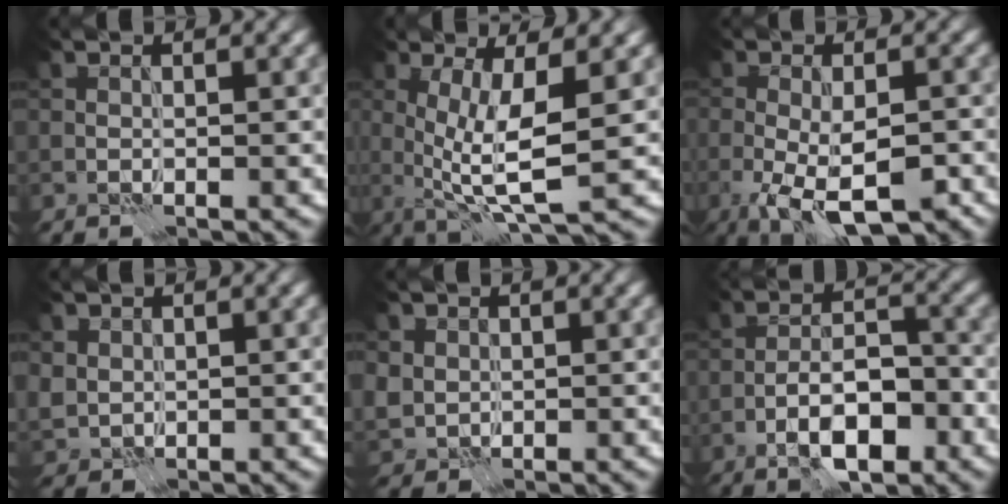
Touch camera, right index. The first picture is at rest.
{"total": 6.4, "force": [0.1, 1.5, 6.2], "torque": [-0.116, -0.007, 0.005]}
{"total": 7.5, "force": [-3.5, 2.6, 6.2], "torque": [-0.111, -0.017, -0.051]}
{"total": 1.9, "force": [0.7, 1.7, 0.4], "torque": [-0.014, -0.003, 0.017]}
{"total": 2.6, "force": [0.8, 2.4, 0.6], "torque": [-0.026, -0.001, 0.031]}
{"total": 5.9, "force": [-3.4, 2.0, 4.4], "torque": [-0.066, 0.010, -0.061]}